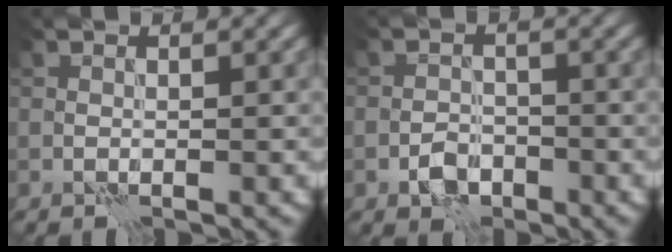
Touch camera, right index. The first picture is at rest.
{"total": 2.6, "force": [-1.5, 1.7, 1.2], "torque": [-0.017, 0.005, -0.031]}